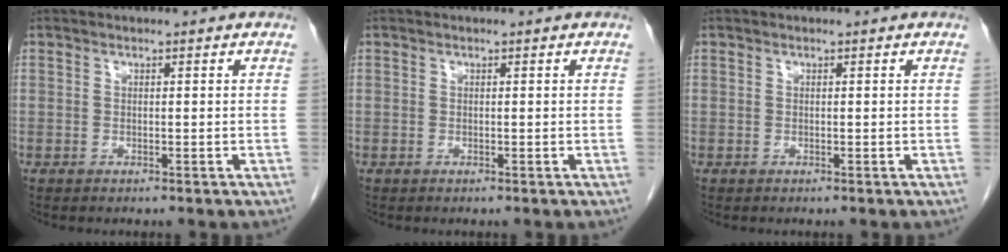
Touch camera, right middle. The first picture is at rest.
{"total": 0.0}
{"total": 0.0}